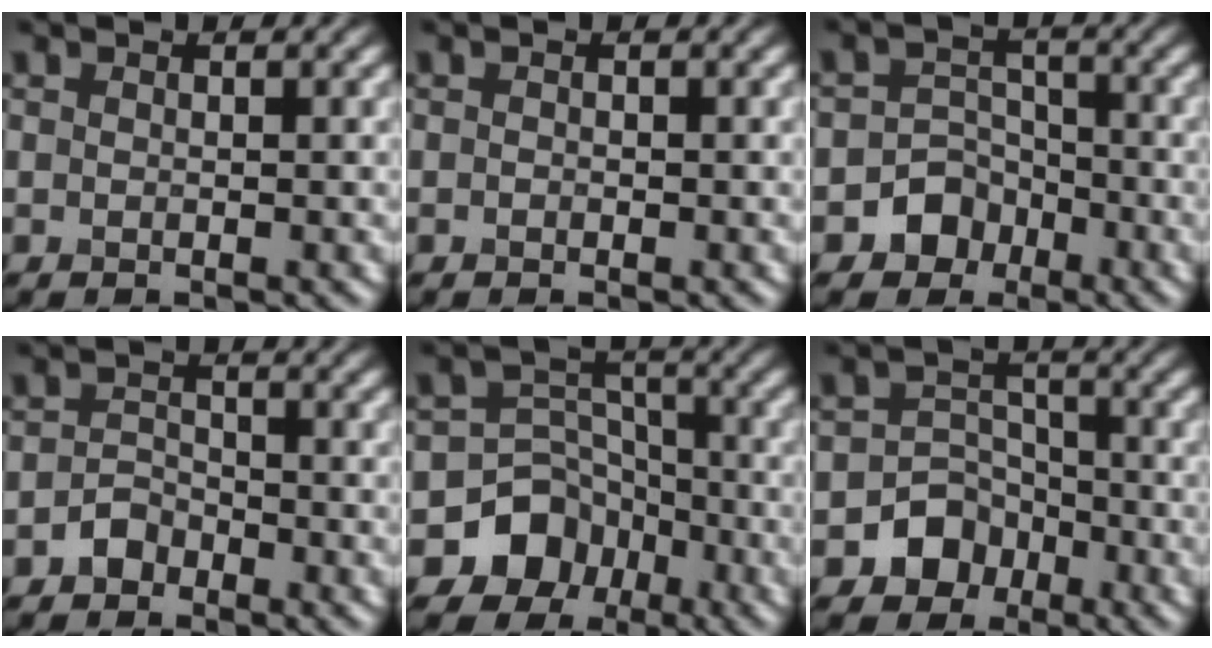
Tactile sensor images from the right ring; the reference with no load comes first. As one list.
[{"total": 0.0}, {"total": 4.1, "force": [-2.3, 3.3, 0.7], "torque": [0.023, 0.007, -0.048]}, {"total": 1.8, "force": [-1.3, 1.2, 0.5], "torque": [-0.003, 0.009, -0.025]}, {"total": 8.4, "force": [-4.7, 6.8, 1.4], "torque": [0.000, 0.000, -0.103]}, {"total": 5.1, "force": [-2.7, 4.2, 1.0], "torque": [0.020, 0.005, -0.065]}]